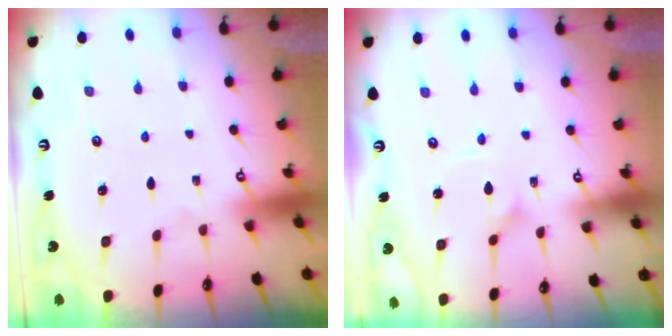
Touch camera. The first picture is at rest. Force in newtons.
{"total": 1.7, "press": 1.7, "slide": 0.0}